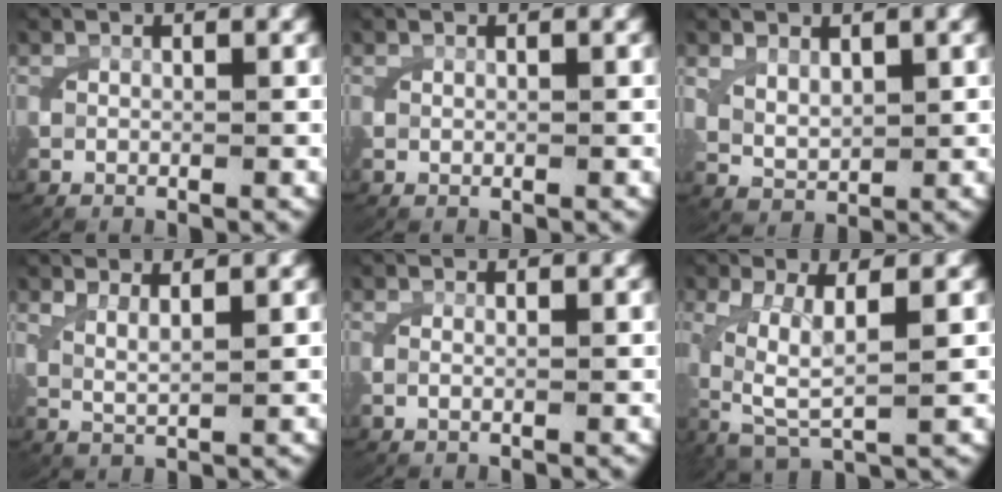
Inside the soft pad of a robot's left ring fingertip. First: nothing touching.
{"total": 0.0}
{"total": 2.3, "force": [0.9, 1.4, 1.6], "torque": [-0.042, -0.013, 0.031]}
{"total": 2.7, "force": [1.3, 1.0, 2.1], "torque": [-0.046, -0.009, 0.028]}
{"total": 0.6, "force": [0.1, 0.0, 0.6], "torque": [-0.019, -0.005, 0.004]}
{"total": 5.2, "force": [0.3, 2.9, 4.3], "torque": [-0.104, -0.029, 0.025]}